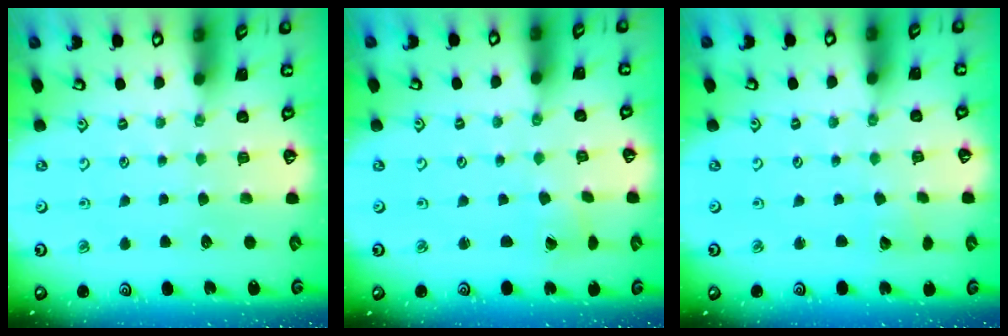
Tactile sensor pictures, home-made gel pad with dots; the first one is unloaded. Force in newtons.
{"total": 1.1, "press": 1.1, "slide": 0.0}
{"total": 2.0, "press": 2.0, "slide": 0.2}